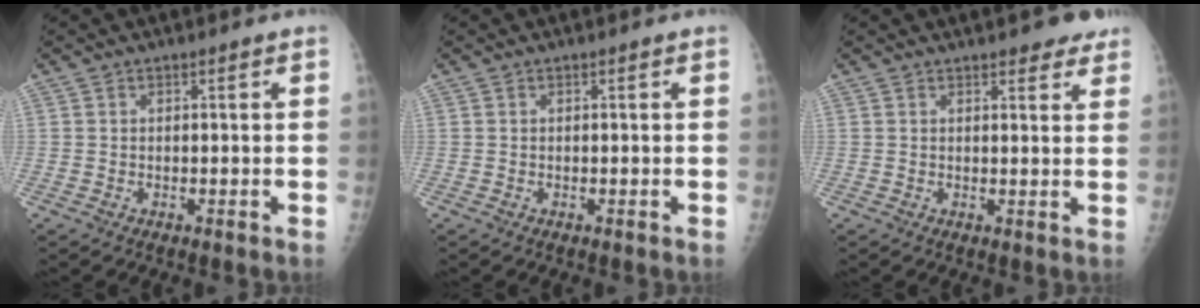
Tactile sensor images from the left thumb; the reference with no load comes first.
{"total": 0.0}
{"total": 4.9, "force": [3.7, 1.7, 2.7], "torque": [-0.009, -0.011, 0.042]}